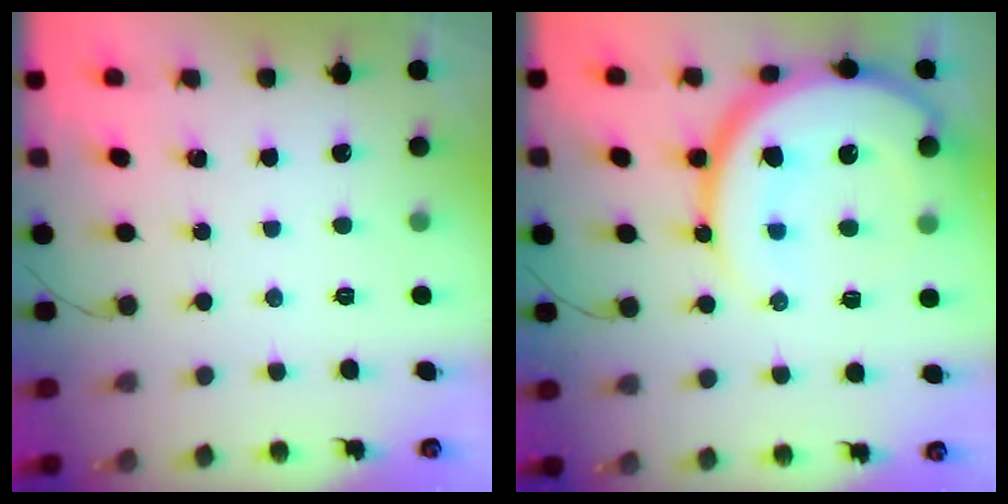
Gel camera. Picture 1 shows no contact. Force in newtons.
{"total": 21.8, "press": 21.7, "slide": 2.0}